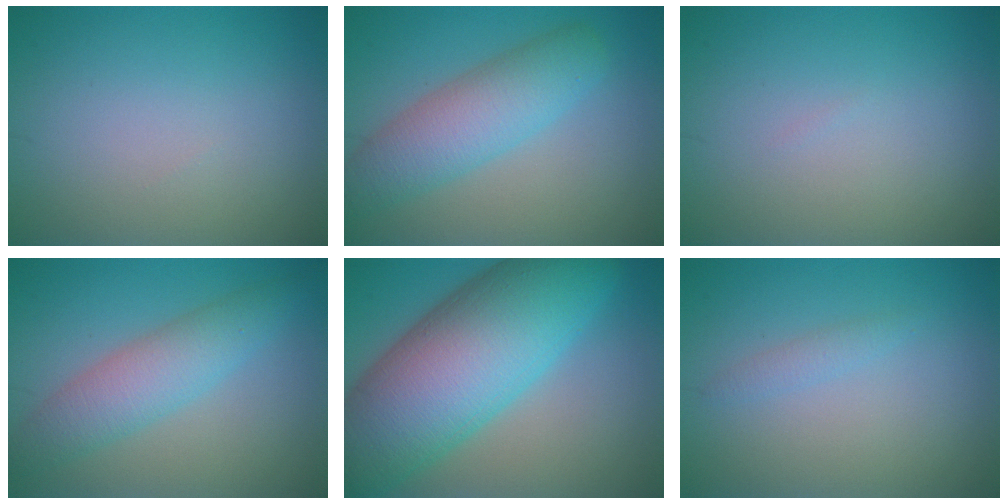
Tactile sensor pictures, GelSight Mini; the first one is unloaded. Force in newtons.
{"total": 5.7, "press": 5.7, "slide": 0.1}
{"total": 0.0}
{"total": 4.5, "press": 4.5, "slide": 0.1}
{"total": 15.1, "press": 15.1, "slide": 0.4}
{"total": 1.0, "press": 1.0, "slide": 0.1}